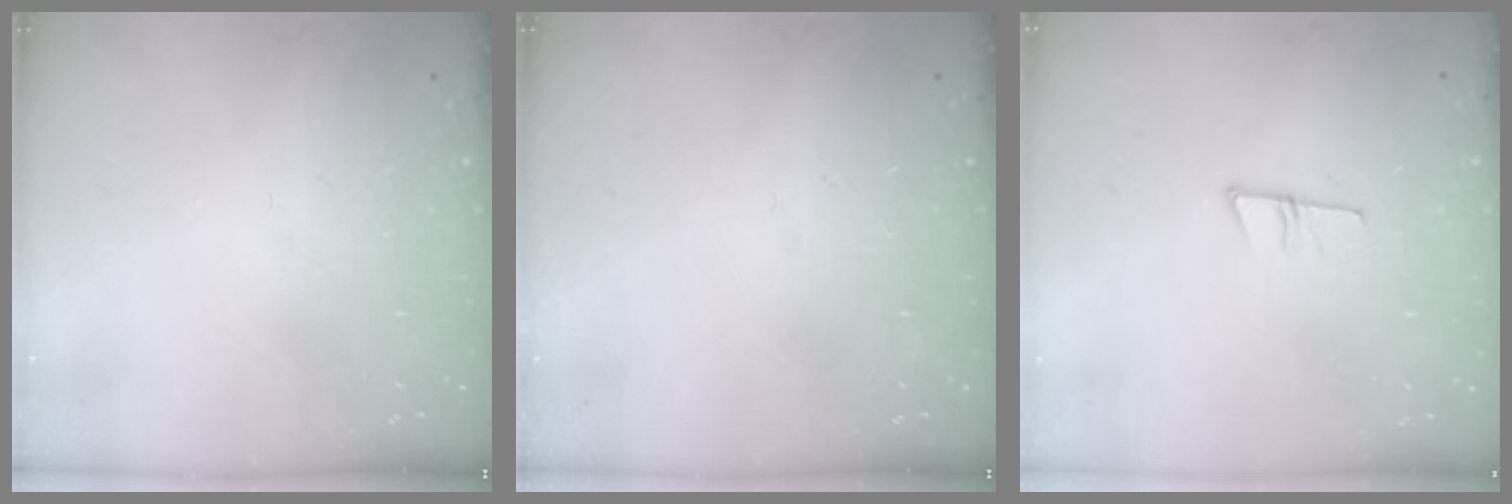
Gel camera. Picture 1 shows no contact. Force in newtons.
{"total": 0.0}
{"total": 6.0, "press": 5.9, "slide": 1.0}